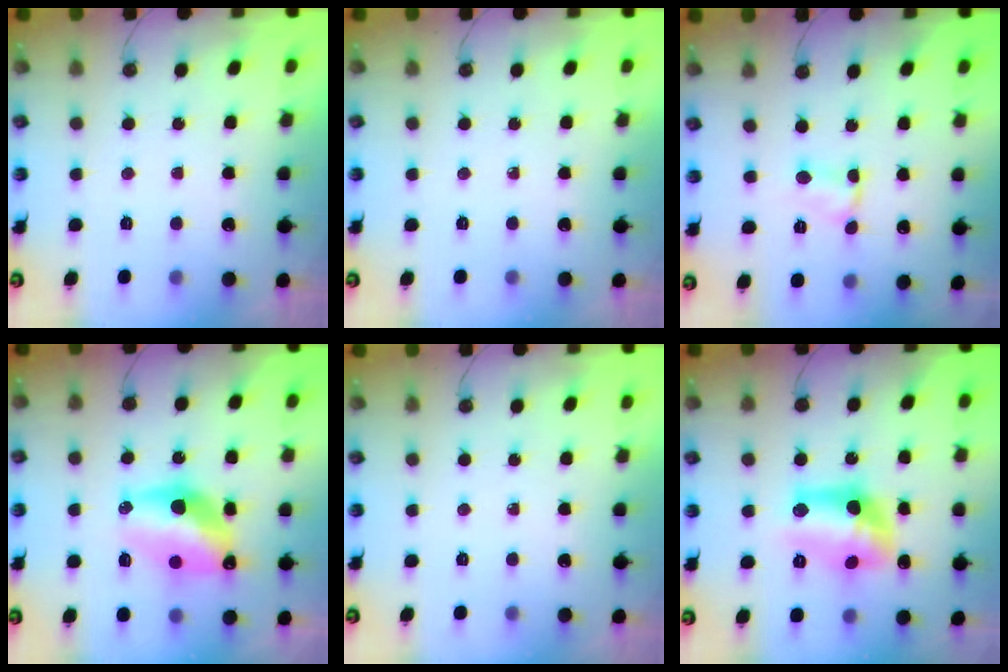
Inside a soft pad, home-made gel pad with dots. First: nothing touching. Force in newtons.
{"total": 0.0}
{"total": 1.6, "press": 1.6, "slide": 0.2}
{"total": 12.5, "press": 12.5, "slide": 1.2}
{"total": 0.0}
{"total": 13.7, "press": 13.7, "slide": 0.8}